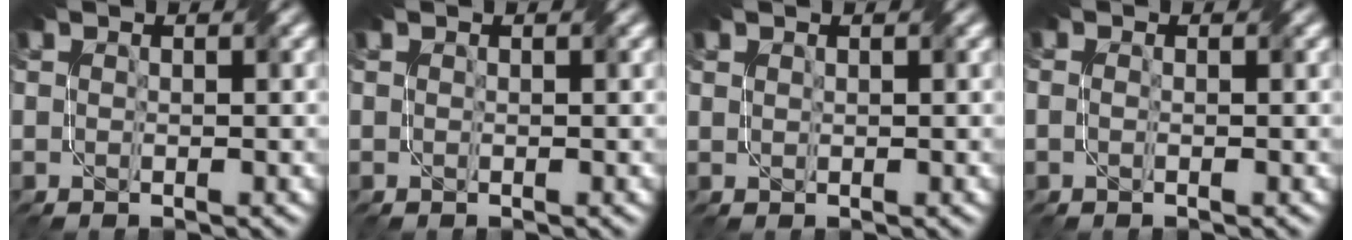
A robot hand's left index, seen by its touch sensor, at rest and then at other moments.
{"total": 0.0}
{"total": 0.8, "force": [0.6, -0.1, -0.5], "torque": [0.007, 0.005, 0.011]}
{"total": 0.8, "force": [0.2, 0.6, 0.5], "torque": [-0.009, -0.002, -0.006]}